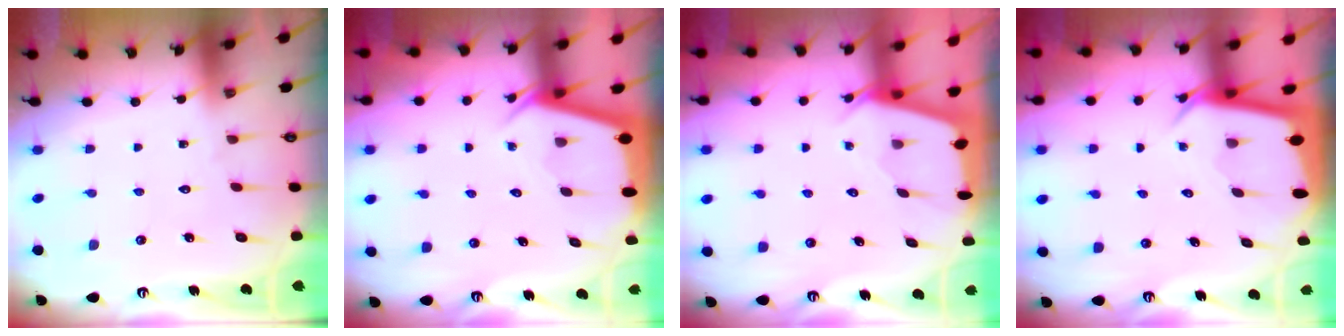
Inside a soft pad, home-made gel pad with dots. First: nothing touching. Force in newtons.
{"total": 2.4, "press": 2.4, "slide": 0.2}
{"total": 2.5, "press": 2.5, "slide": 0.3}
{"total": 3.5, "press": 3.5, "slide": 0.3}